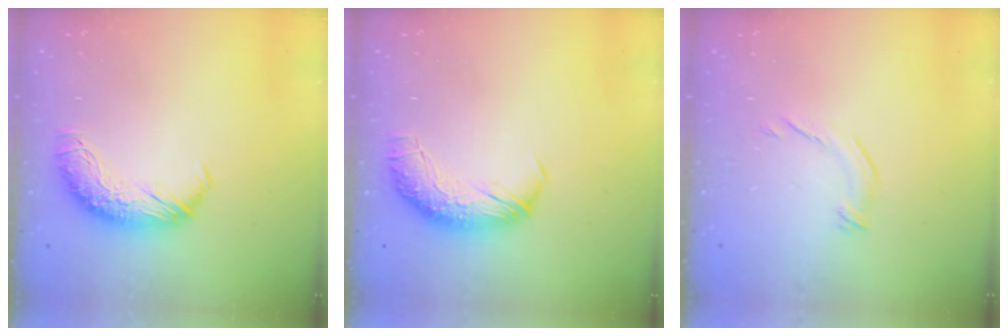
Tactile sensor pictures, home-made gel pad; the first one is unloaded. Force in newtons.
{"total": 2.3, "press": 0.9, "slide": 2.1}
{"total": 5.5, "press": 5.4, "slide": 0.9}